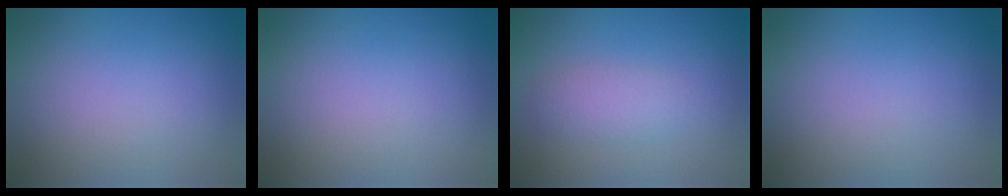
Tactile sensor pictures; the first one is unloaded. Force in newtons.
{"total": 0.0}
{"total": 2.1, "press": 2.1, "slide": 0.0}
{"total": 0.0}